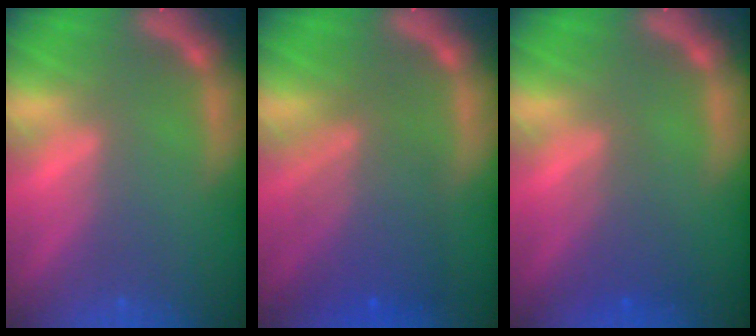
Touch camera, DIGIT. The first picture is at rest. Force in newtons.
{"total": 6.6}
{"total": 2.4}